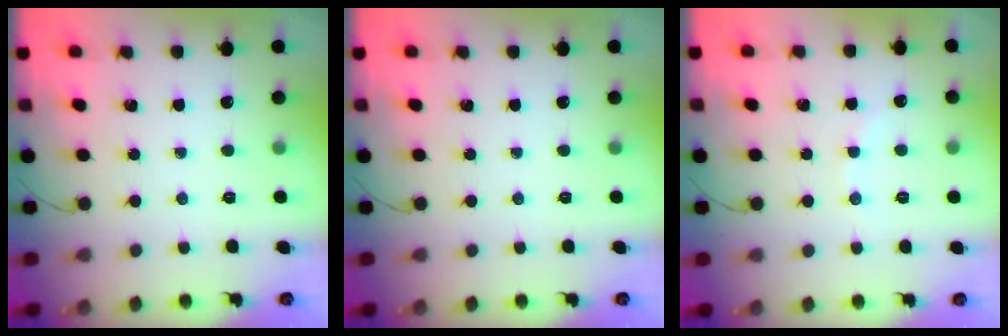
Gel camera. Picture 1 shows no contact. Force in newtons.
{"total": 0.0}
{"total": 3.4, "press": 3.2, "slide": 1.1}